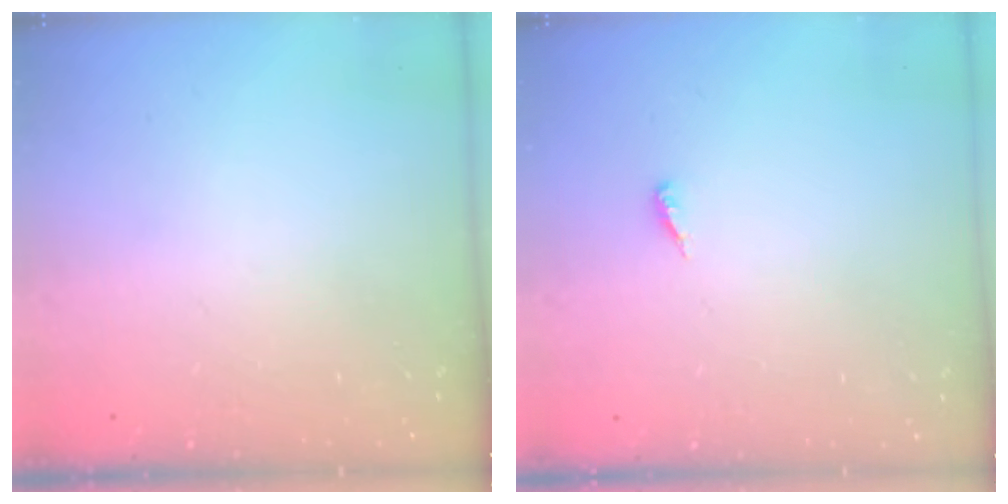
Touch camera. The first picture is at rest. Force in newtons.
{"total": 3.0, "press": 3.0, "slide": 0.2}